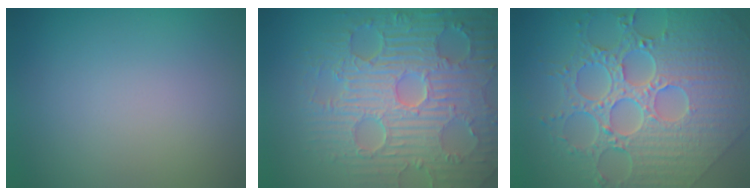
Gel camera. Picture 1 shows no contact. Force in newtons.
{"total": 9.4, "press": 6.8, "slide": 6.4}
{"total": 9.8, "press": 7.2, "slide": 6.6}